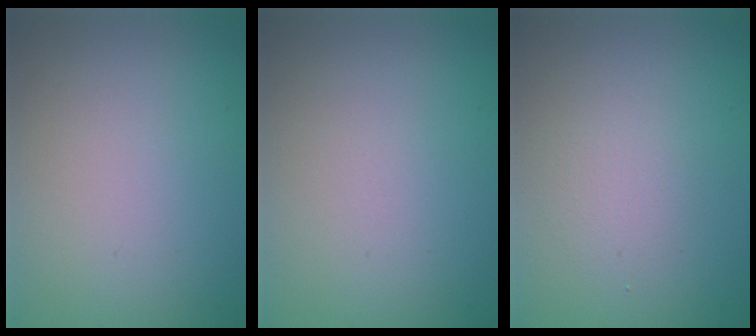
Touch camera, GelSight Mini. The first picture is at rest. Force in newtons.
{"total": 0.0}
{"total": 1.5, "press": 1.5, "slide": 0.1}